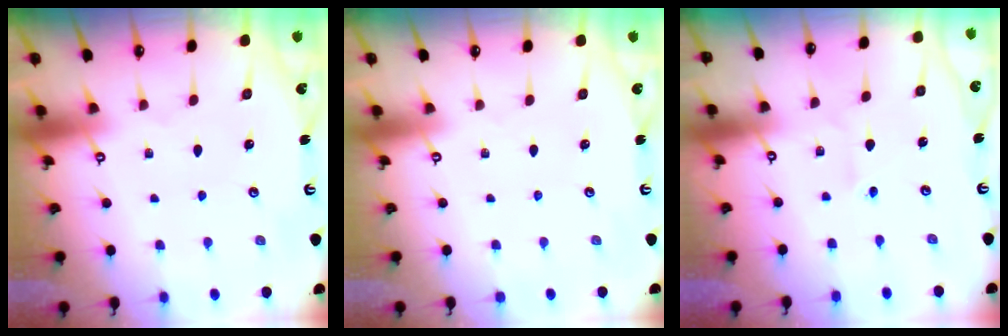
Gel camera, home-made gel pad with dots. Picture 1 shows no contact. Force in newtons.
{"total": 0.0}
{"total": 1.5, "press": 1.4, "slide": 0.5}